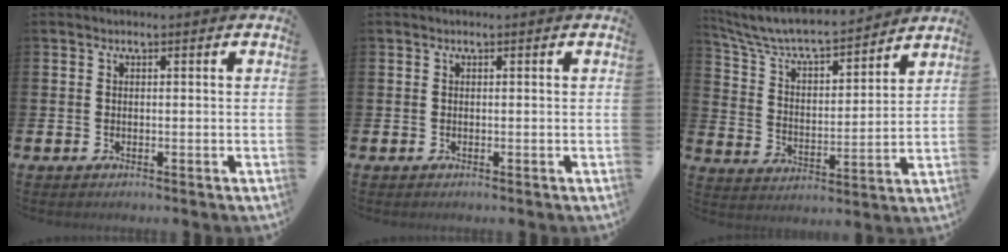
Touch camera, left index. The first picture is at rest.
{"total": 0.0}
{"total": 7.7, "force": [7.2, 1.4, 2.4], "torque": [-0.086, -0.054, 0.123]}